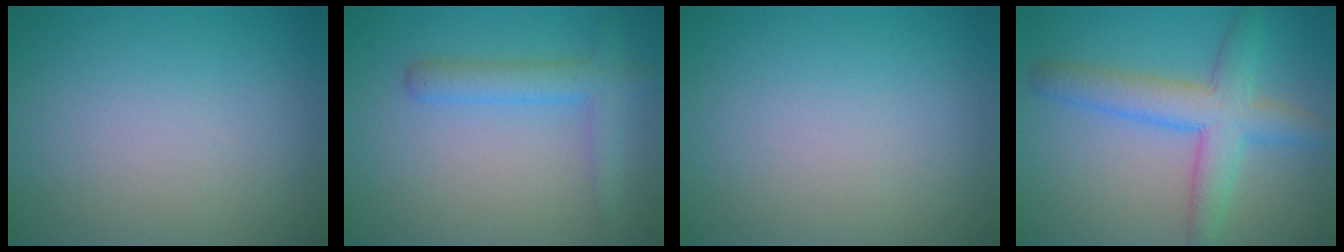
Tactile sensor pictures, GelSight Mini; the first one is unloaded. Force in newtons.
{"total": 3.0, "press": 3.0, "slide": 0.2}
{"total": 0.0}
{"total": 5.4, "press": 5.4, "slide": 0.2}